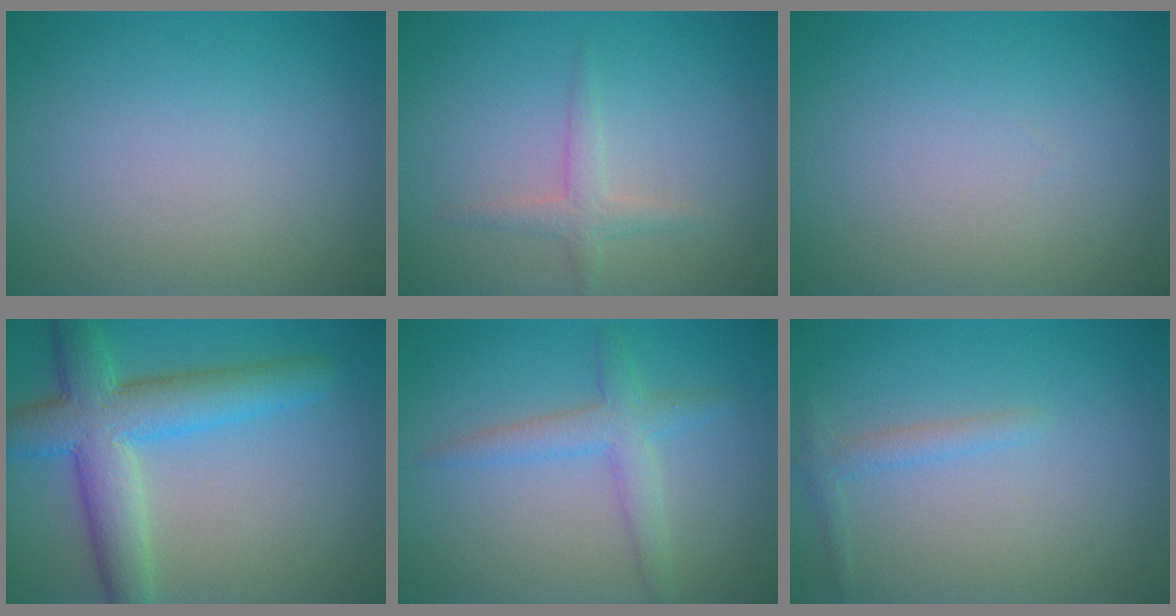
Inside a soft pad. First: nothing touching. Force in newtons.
{"total": 1.7, "press": 1.7, "slide": 0.0}
{"total": 0.0}
{"total": 7.3, "press": 7.3, "slide": 0.3}
{"total": 2.9, "press": 2.9, "slide": 0.1}
{"total": 1.3, "press": 1.3, "slide": 0.1}